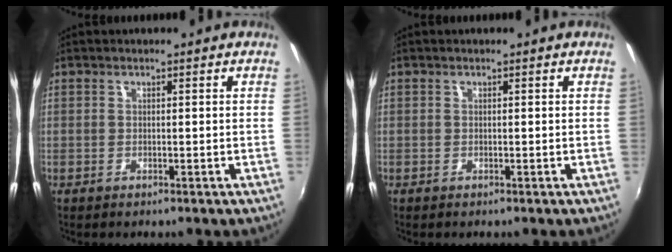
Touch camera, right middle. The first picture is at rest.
{"total": 0.0}